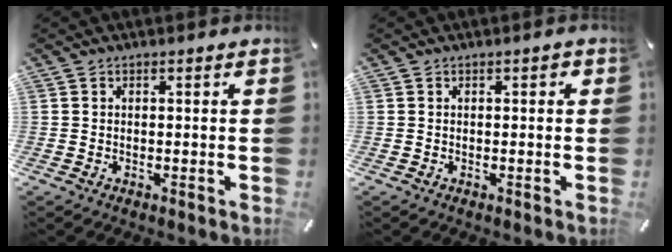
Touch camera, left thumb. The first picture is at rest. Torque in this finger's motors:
{"motor_torque": [0.27, 0.63, 0.05, -0.15, 0.00]}